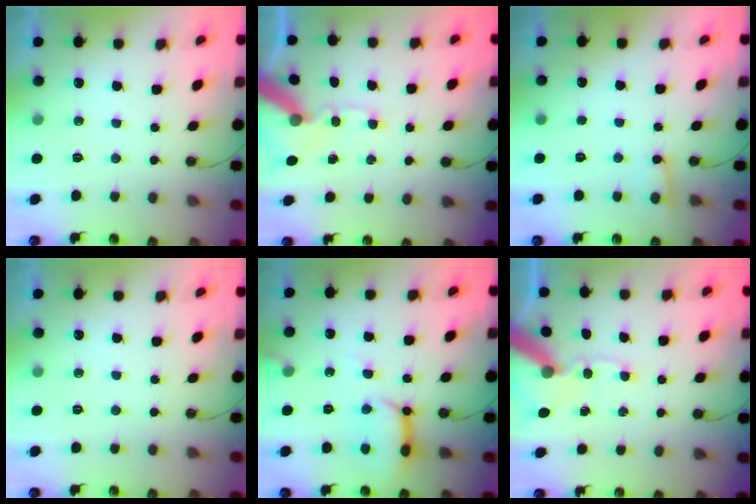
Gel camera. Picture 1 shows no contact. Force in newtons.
{"total": 12.5, "press": 12.4, "slide": 2.0}
{"total": 3.9, "press": 3.8, "slide": 0.4}
{"total": 0.0}
{"total": 11.6, "press": 11.5, "slide": 1.1}
{"total": 12.5, "press": 12.4, "slide": 2.0}